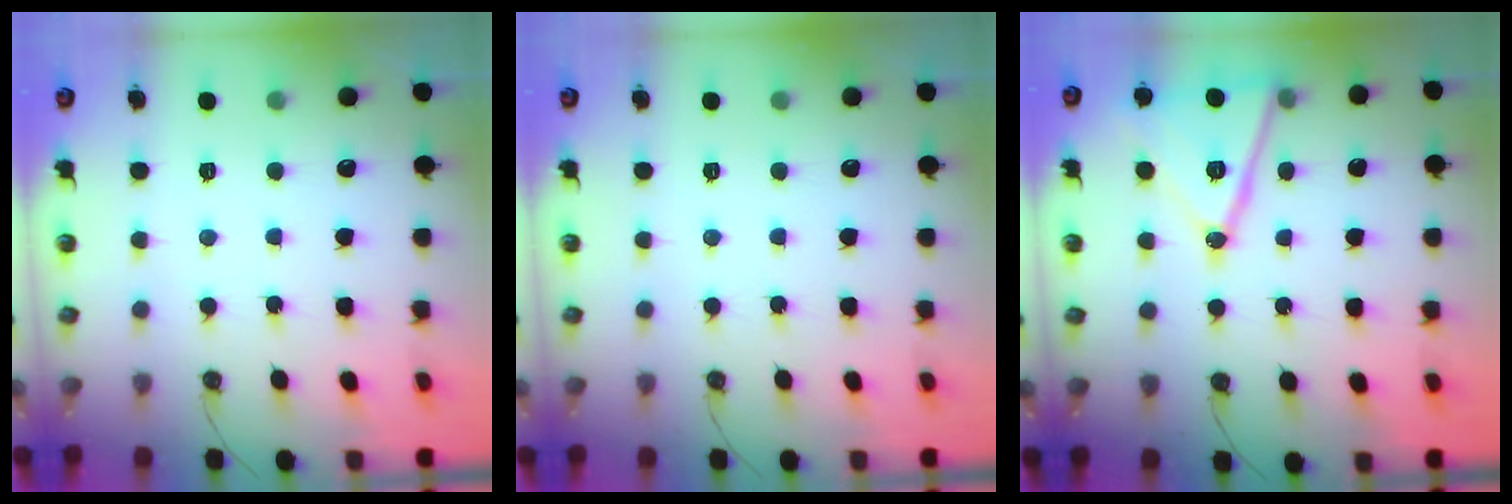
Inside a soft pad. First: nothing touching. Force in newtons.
{"total": 0.0}
{"total": 16.5, "press": 16.2, "slide": 3.3}